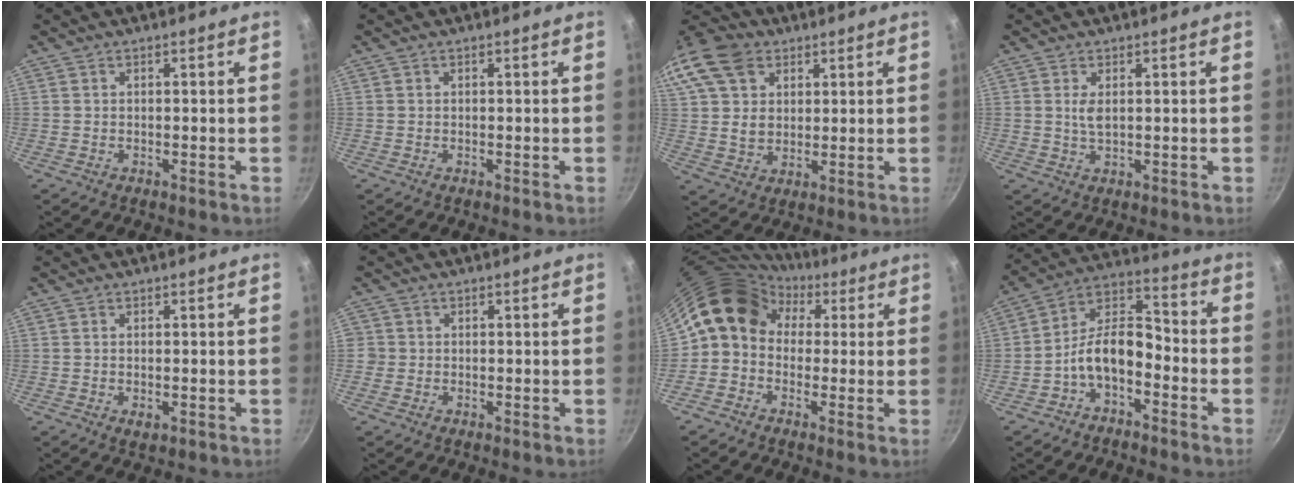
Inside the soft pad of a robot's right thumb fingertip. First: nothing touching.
{"total": 0.0}
{"total": 19.8, "force": [8.5, 14.5, 10.3], "torque": [-0.227, 0.017, 0.154]}
{"total": 2.5, "force": [0.6, 1.1, 2.2], "torque": [-0.040, -0.006, 0.013]}
{"total": 1.7, "force": [-0.3, 0.9, 1.4], "torque": [-0.023, -0.004, -0.003]}
{"total": 1.5, "force": [-0.3, 1.5, 0.2], "torque": [0.003, 0.006, -0.007]}
{"total": 11.3, "force": [2.8, 9.1, 6.1], "torque": [-0.083, 0.027, 0.022]}
{"total": 10.3, "force": [-4.4, 5.6, 7.4], "torque": [-0.120, 0.066, -0.093]}